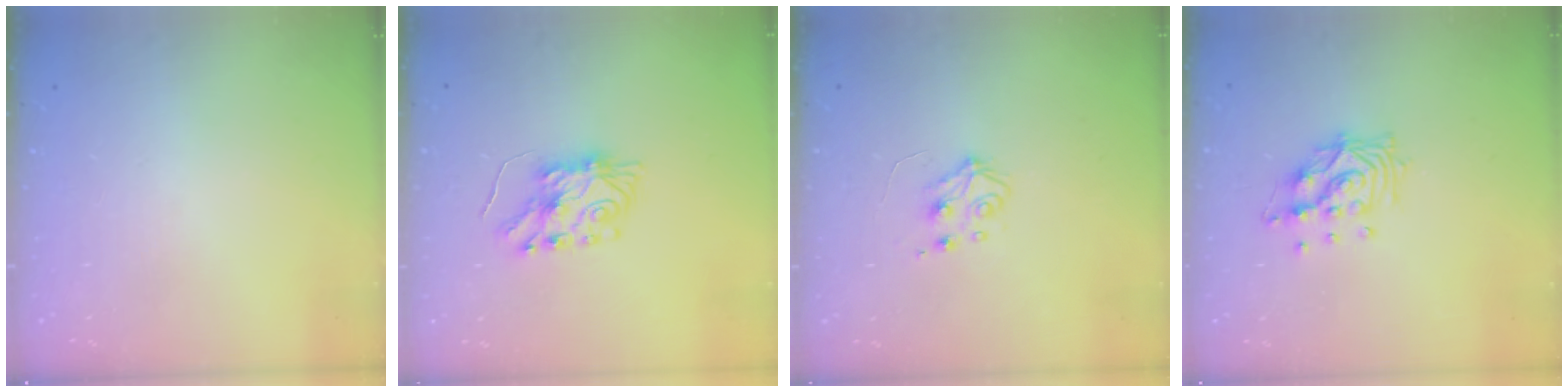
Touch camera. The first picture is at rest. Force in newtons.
{"total": 7.3, "press": 7.3, "slide": 0.5}
{"total": 5.5, "press": 5.5, "slide": 0.6}
{"total": 10.8, "press": 10.8, "slide": 0.7}